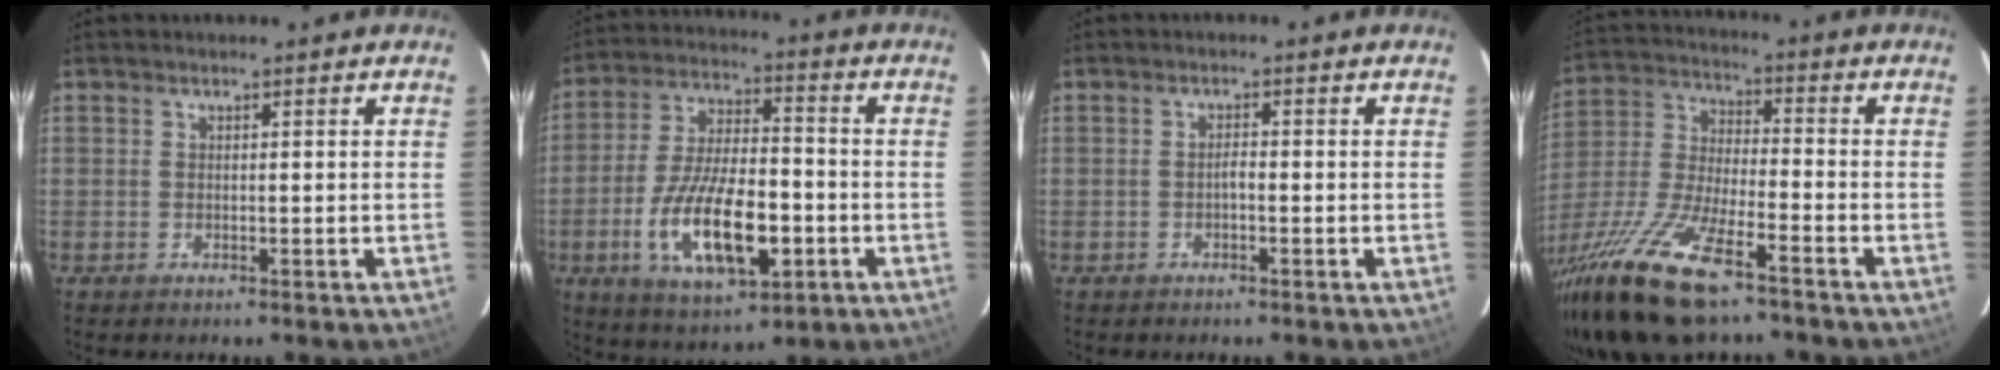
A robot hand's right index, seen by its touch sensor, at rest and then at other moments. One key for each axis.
{"total": 17.1, "fx": -5.4, "fy": 6.8, "fz": 14.7, "tx": -0.294, "ty": -0.009, "tz": -0.086}
{"total": 1.1, "fx": -0.6, "fy": 0.3, "fz": 0.8, "tx": -0.014, "ty": 0.006, "tz": -0.012}
{"total": 20.9, "fx": -14.3, "fy": 5.7, "fz": 14.1, "tx": -0.306, "ty": -0.049, "tz": -0.268}